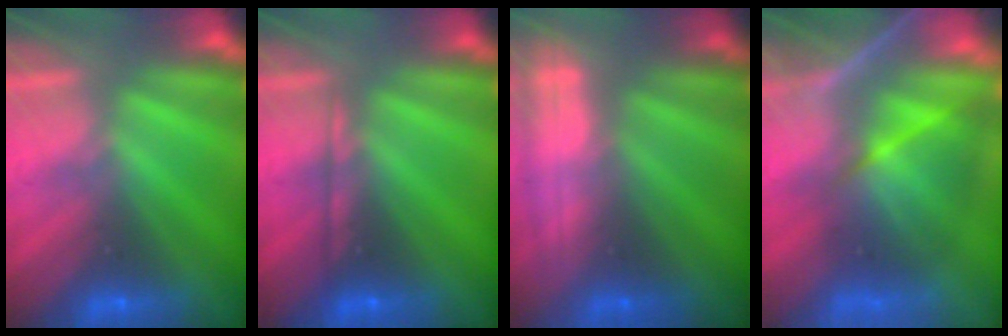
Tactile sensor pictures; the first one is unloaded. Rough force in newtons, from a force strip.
{"total": 2.1}
{"total": 2.9}
{"total": 6.9}